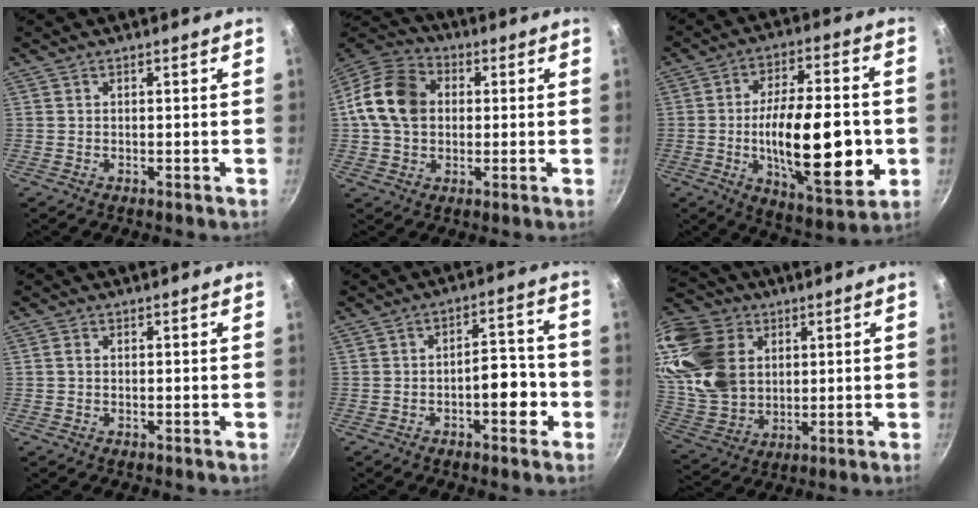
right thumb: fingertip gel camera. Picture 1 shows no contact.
{"total": 13.8, "force": [1.2, 10.7, 8.8], "torque": [-0.139, 0.022, 0.006]}
{"total": 22.7, "force": [-3.3, 8.9, 20.6], "torque": [-0.307, 0.001, -0.047]}
{"total": 0.9, "force": [0.0, 0.7, 0.6], "torque": [-0.010, 0.004, -0.001]}
{"total": 7.6, "force": [-2.5, 3.7, 6.1], "torque": [-0.052, 0.035, -0.036]}
{"total": 22.1, "force": [7.7, 16.5, 12.6], "torque": [-0.237, -0.023, 0.161]}